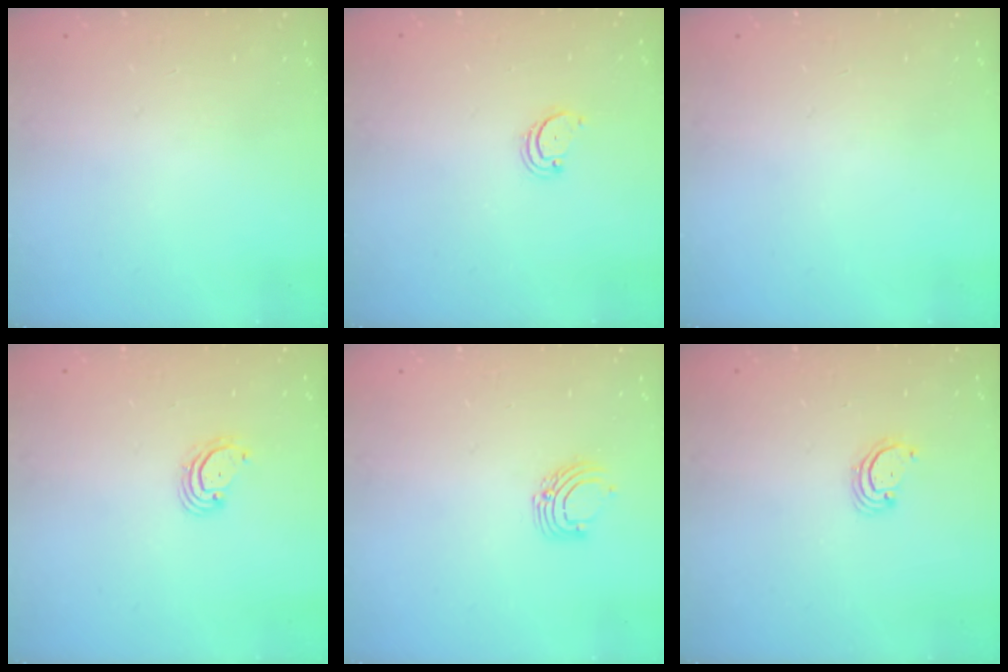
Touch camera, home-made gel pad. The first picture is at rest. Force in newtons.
{"total": 2.6, "press": 2.5, "slide": 0.5}
{"total": 0.0}
{"total": 3.0, "press": 3.0, "slide": 0.2}
{"total": 5.9, "press": 5.9, "slide": 0.6}
{"total": 2.3, "press": 2.3, "slide": 0.2}